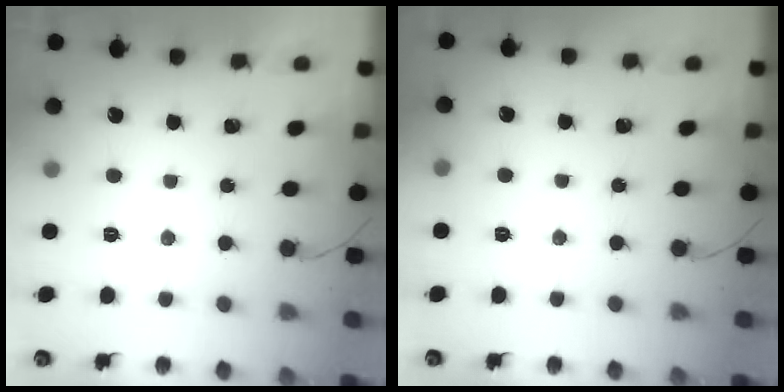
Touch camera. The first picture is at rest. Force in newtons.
{"total": 2.7, "press": 2.0, "slide": 1.8}